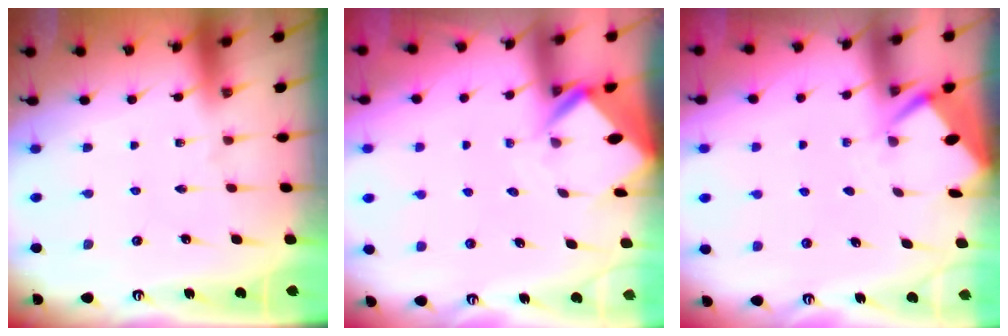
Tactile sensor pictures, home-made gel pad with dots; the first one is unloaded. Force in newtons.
{"total": 5.0, "press": 5.0, "slide": 0.3}
{"total": 2.8, "press": 2.8, "slide": 0.4}